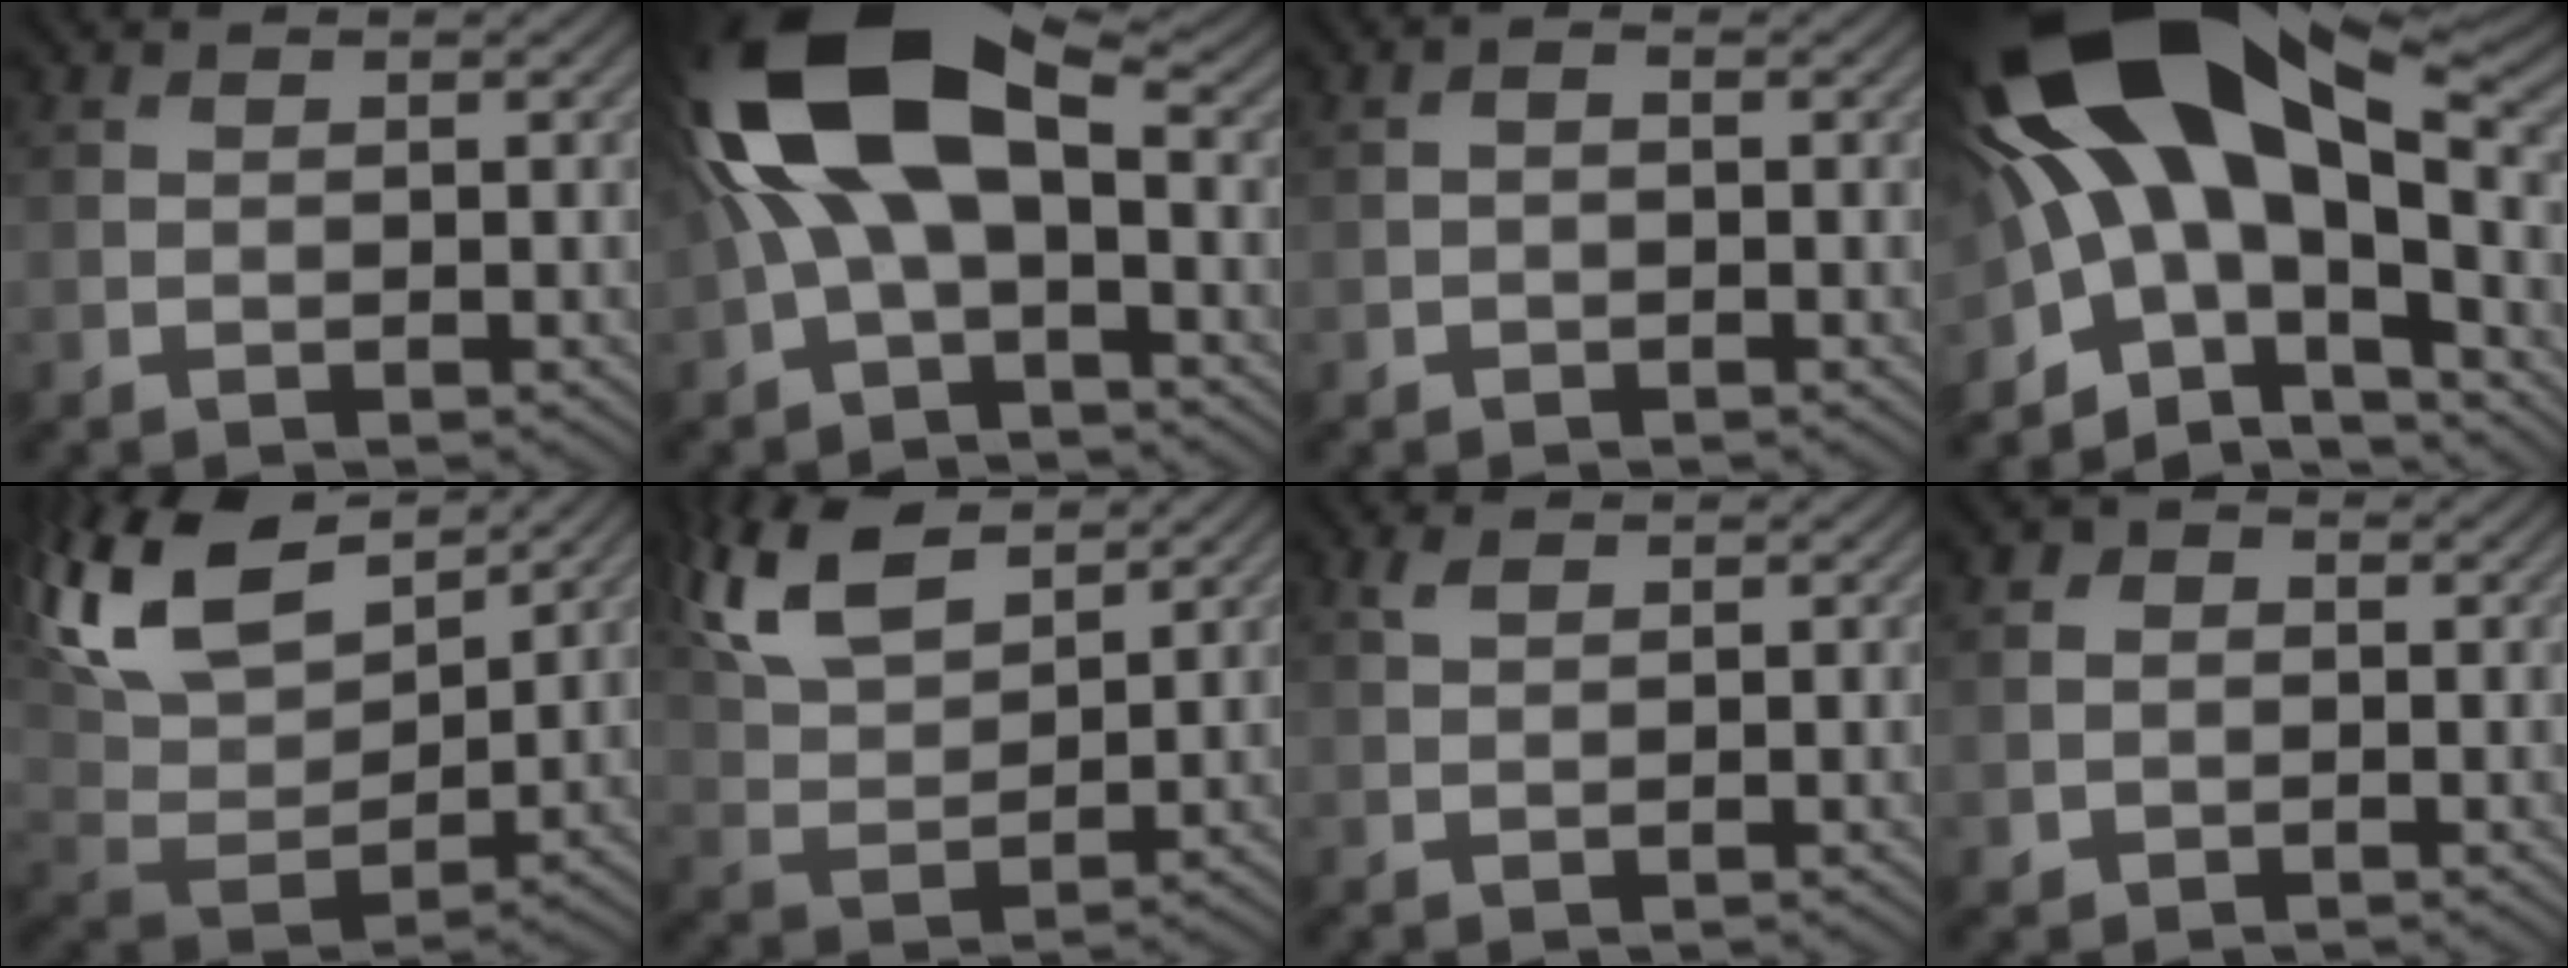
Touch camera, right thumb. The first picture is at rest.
{"total": 15.5, "force": [1.5, 8.1, 13.1], "torque": [-0.276, 0.018, 0.014]}
{"total": 1.1, "force": [-0.3, 0.7, 0.7], "torque": [-0.014, 0.002, -0.008]}
{"total": 18.9, "force": [1.2, 9.0, 16.6], "torque": [-0.301, -0.008, 0.032]}
{"total": 17.7, "force": [10.8, 8.6, 11.0], "torque": [-0.280, 0.050, 0.183]}
{"total": 11.1, "force": [6.9, 4.7, 7.3], "torque": [-0.184, 0.019, 0.132]}
{"total": 1.3, "force": [0.8, 0.5, 0.9], "torque": [-0.025, 0.004, 0.017]}
{"total": 2.4, "force": [-0.4, 2.3, 0.7], "torque": [-0.012, -0.002, -0.012]}